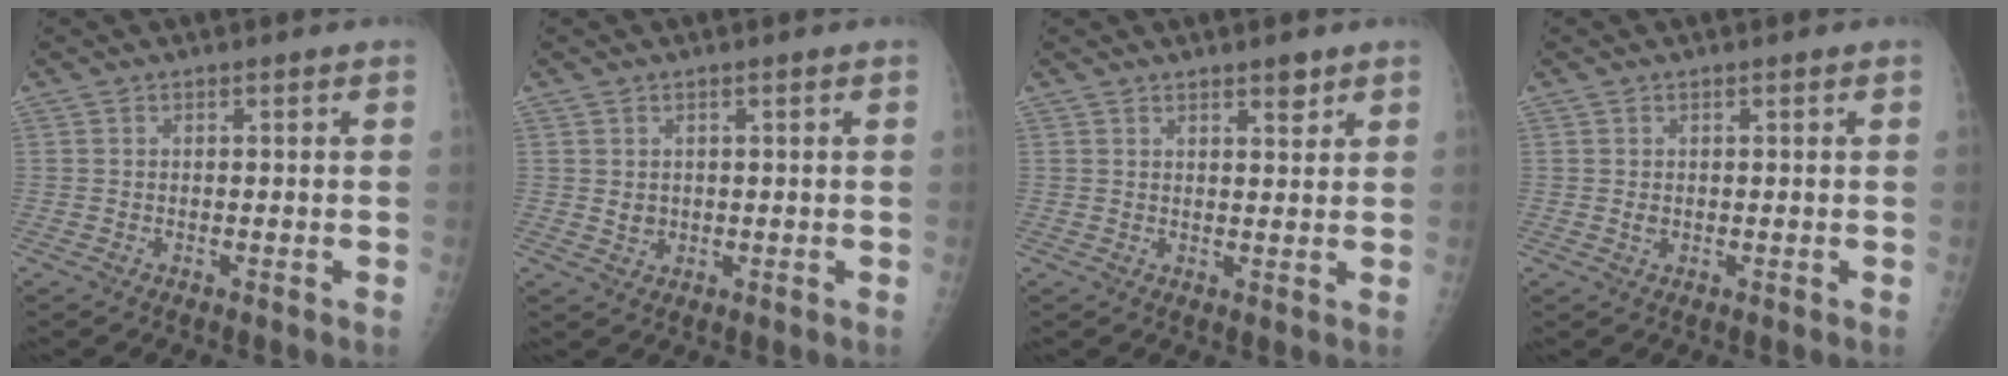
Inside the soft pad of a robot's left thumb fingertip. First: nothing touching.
{"total": 1.9, "force": [0.4, 1.6, 0.9], "torque": [-0.010, -0.004, 0.013]}
{"total": 2.8, "force": [2.0, 0.9, 1.6], "torque": [-0.015, -0.013, 0.030]}
{"total": 1.0, "force": [0.2, 0.7, 0.6], "torque": [-0.008, -0.001, 0.006]}